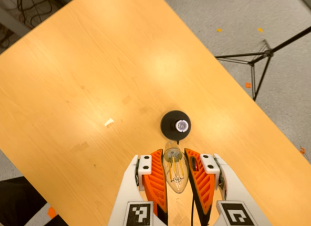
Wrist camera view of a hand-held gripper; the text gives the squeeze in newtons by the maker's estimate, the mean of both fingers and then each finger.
{"total": 20.3, "left": 21.8, "right": 18.7}